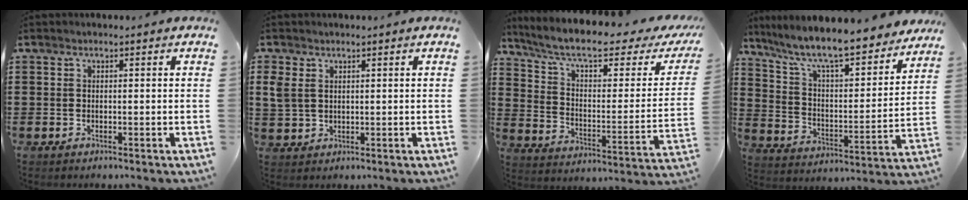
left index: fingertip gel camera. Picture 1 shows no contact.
{"total": 2.6, "force": [1.2, 1.8, 1.3], "torque": [-0.041, 0.006, 0.020]}
{"total": 8.7, "force": [6.2, 1.6, 5.9], "torque": [-0.129, -0.036, 0.100]}
{"total": 8.8, "force": [7.8, 0.6, 4.2], "torque": [-0.114, -0.057, 0.128]}